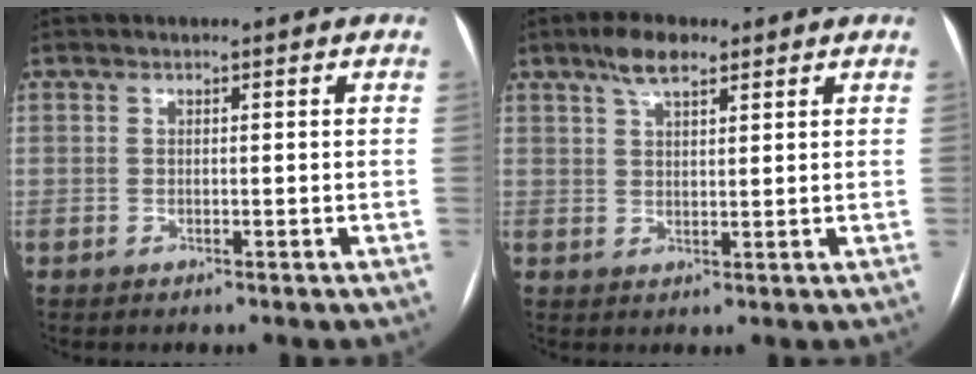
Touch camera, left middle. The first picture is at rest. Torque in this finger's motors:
{"motor_torque": [0.51, -0.44, 0.14, 0.07]}